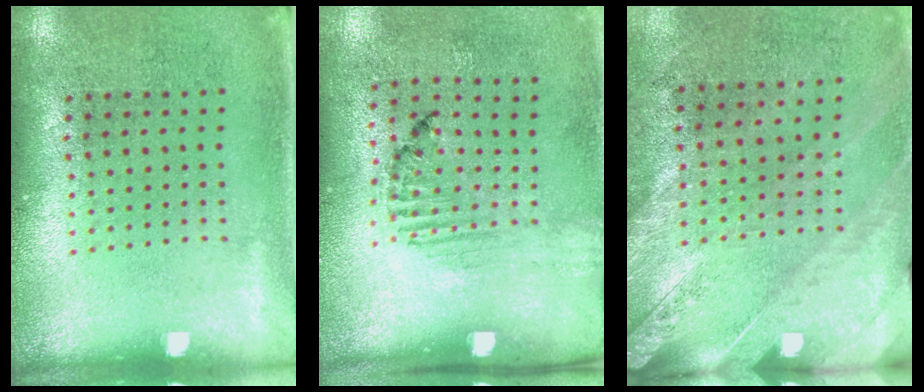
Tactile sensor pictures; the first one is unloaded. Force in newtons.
{"total": 1.5, "press": 1.2, "slide": 0.8}
{"total": 2.4, "press": 2.0, "slide": 1.3}